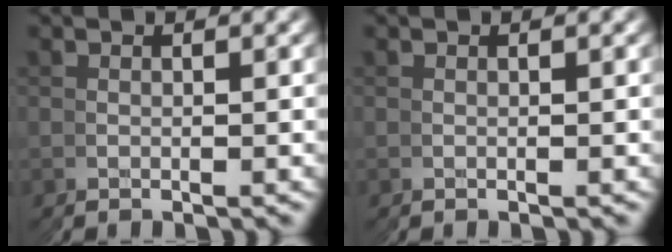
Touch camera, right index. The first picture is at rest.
{"total": 0.0}